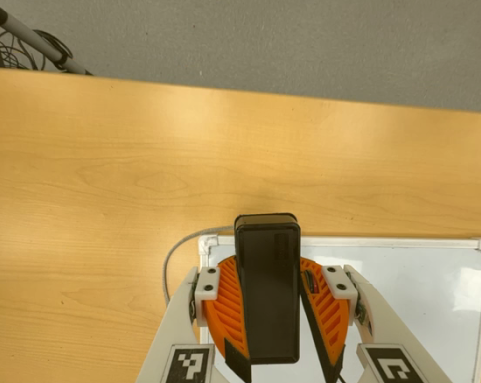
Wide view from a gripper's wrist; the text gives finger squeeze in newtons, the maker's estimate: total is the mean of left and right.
{"total": 9.8, "left": 9.7, "right": 9.9}